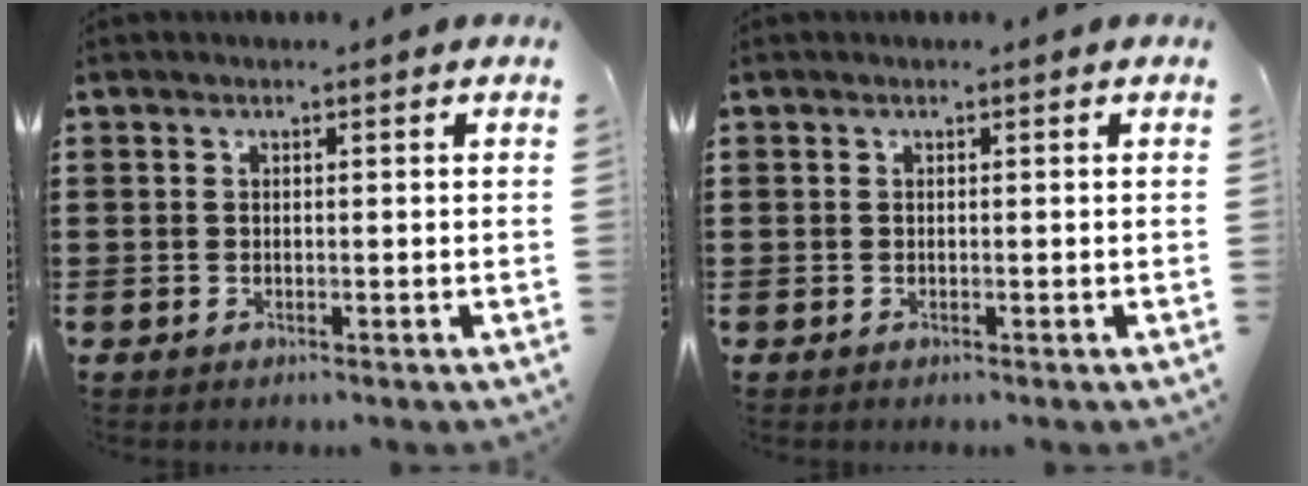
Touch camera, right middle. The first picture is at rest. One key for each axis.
{"total": 0.0}